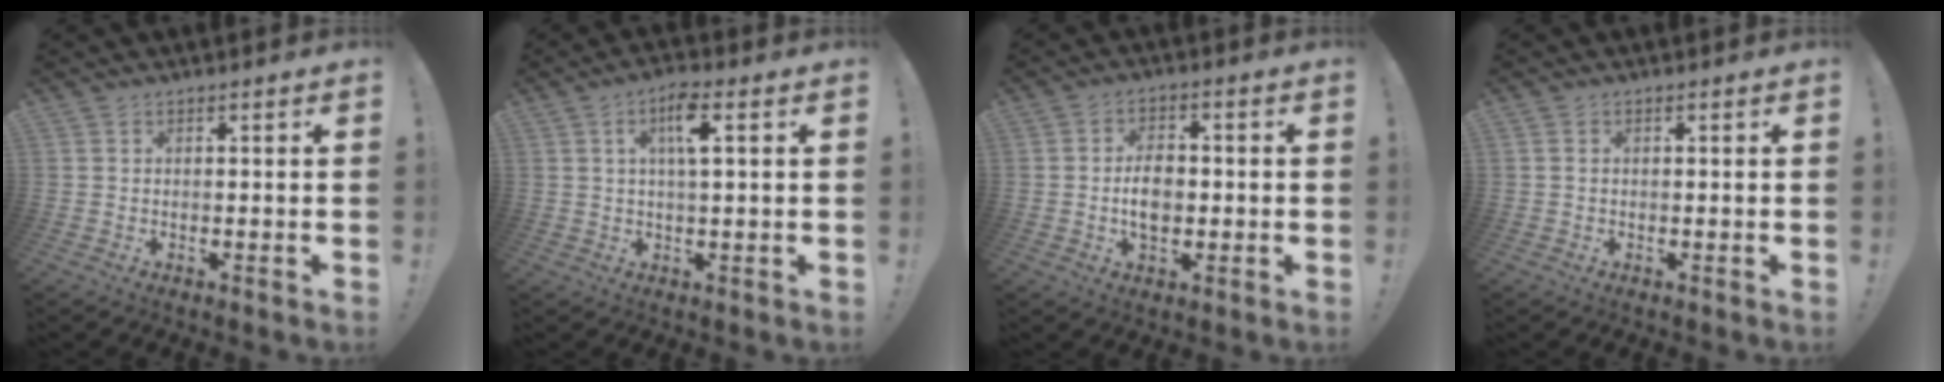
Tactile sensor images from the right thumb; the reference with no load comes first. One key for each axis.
{"total": 7.7, "fx": 2.7, "fy": 1.8, "fz": 6.9, "tx": -0.112, "ty": 0.000, "tz": 0.040}
{"total": 7.1, "fx": -1.0, "fy": 4.7, "fz": 5.2, "tx": -0.084, "ty": 0.004, "tz": -0.022}
{"total": 0.6, "fx": 0.2, "fy": 0.4, "fz": 0.4, "tx": -0.013, "ty": 0.003, "tz": 0.004}